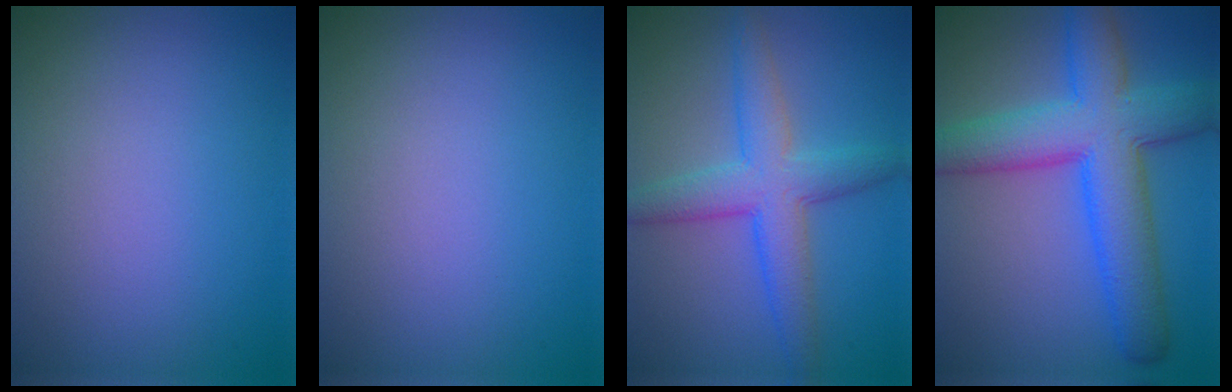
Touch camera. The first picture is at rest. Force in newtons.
{"total": 0.0}
{"total": 4.5, "press": 4.5, "slide": 0.2}
{"total": 9.4, "press": 9.4, "slide": 0.4}